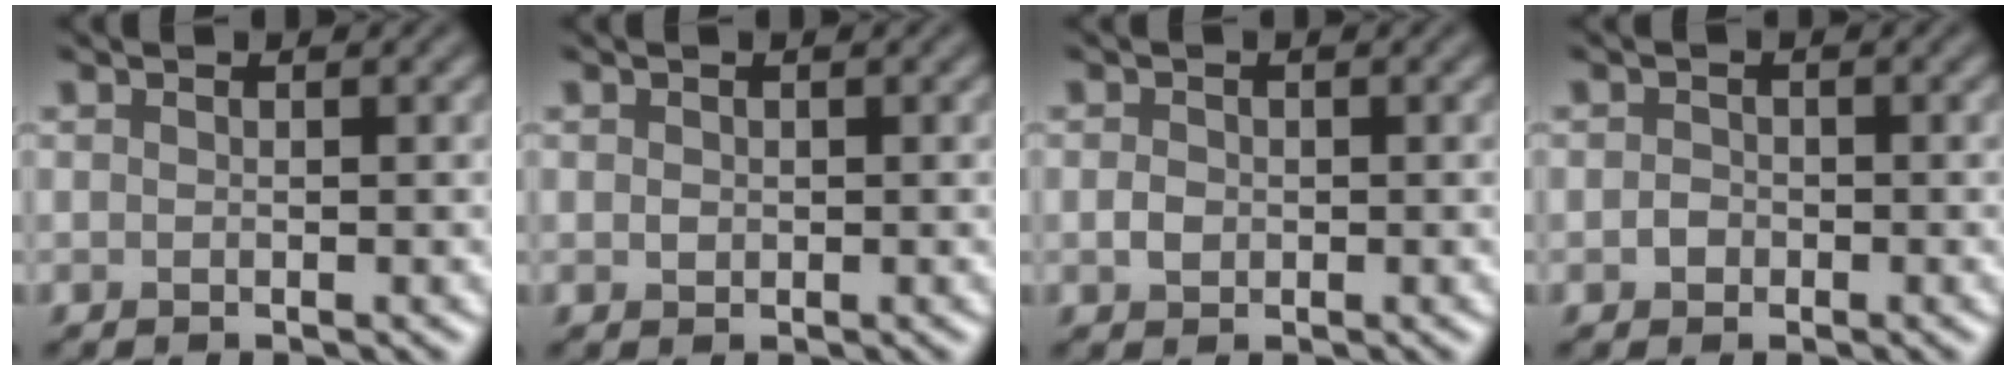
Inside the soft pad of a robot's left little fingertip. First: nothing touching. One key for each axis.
{"total": 0.7, "fx": 0.2, "fy": 0.6, "fz": 0.3, "tx": -0.005, "ty": -0.001, "tz": 0.002}
{"total": 1.3, "fx": -0.1, "fy": 1.0, "fz": 0.7, "tx": -0.016, "ty": 0.000, "tz": -0.005}
{"total": 1.1, "fx": -0.3, "fy": 0.9, "fz": 0.3, "tx": -0.004, "ty": -0.002, "tz": -0.010}